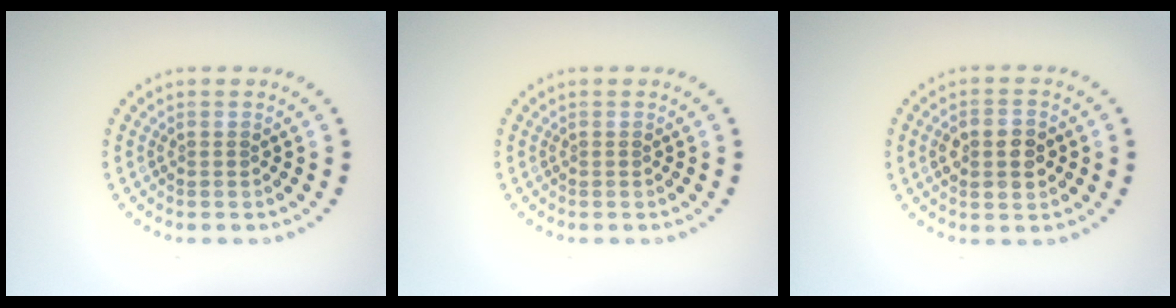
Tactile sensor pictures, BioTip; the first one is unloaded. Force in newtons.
{"total": 0.0}
{"total": 3.6, "press": 3.6, "slide": 0.2}